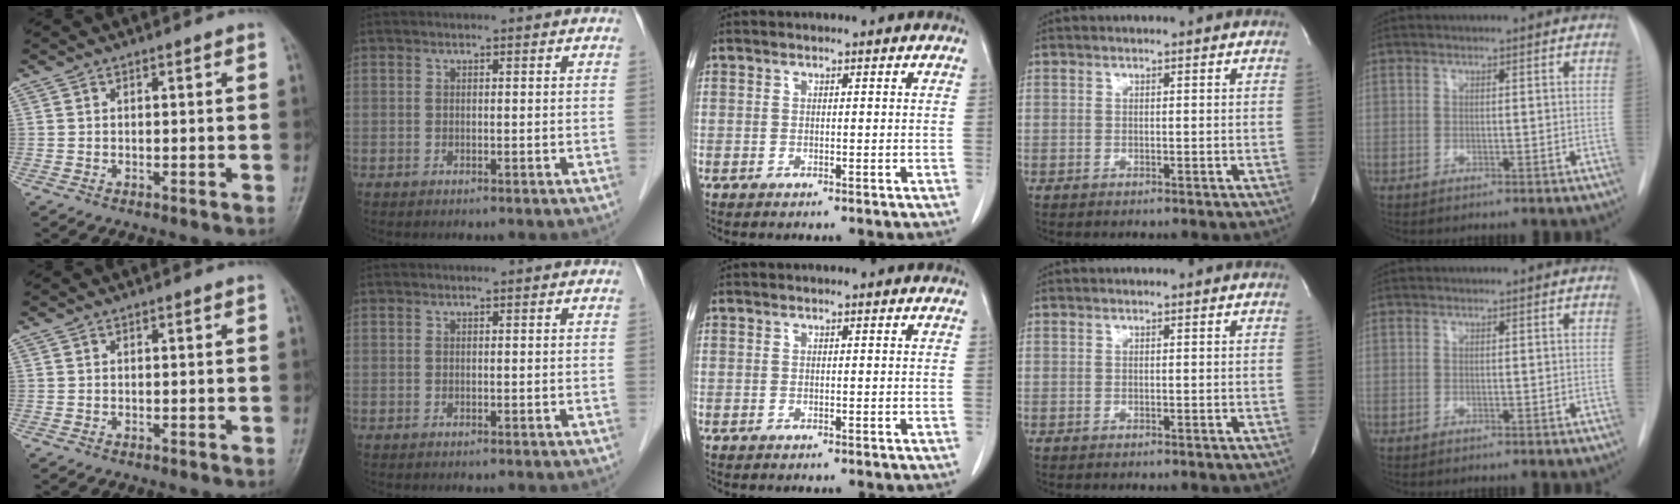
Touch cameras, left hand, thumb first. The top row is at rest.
{}